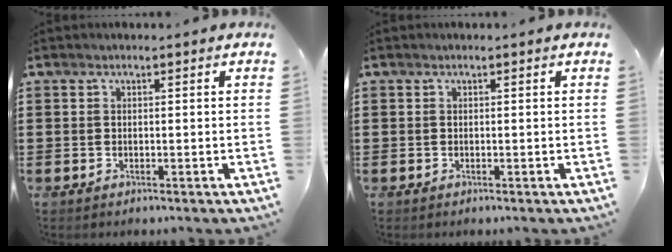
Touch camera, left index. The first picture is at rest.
{"total": 0.0}